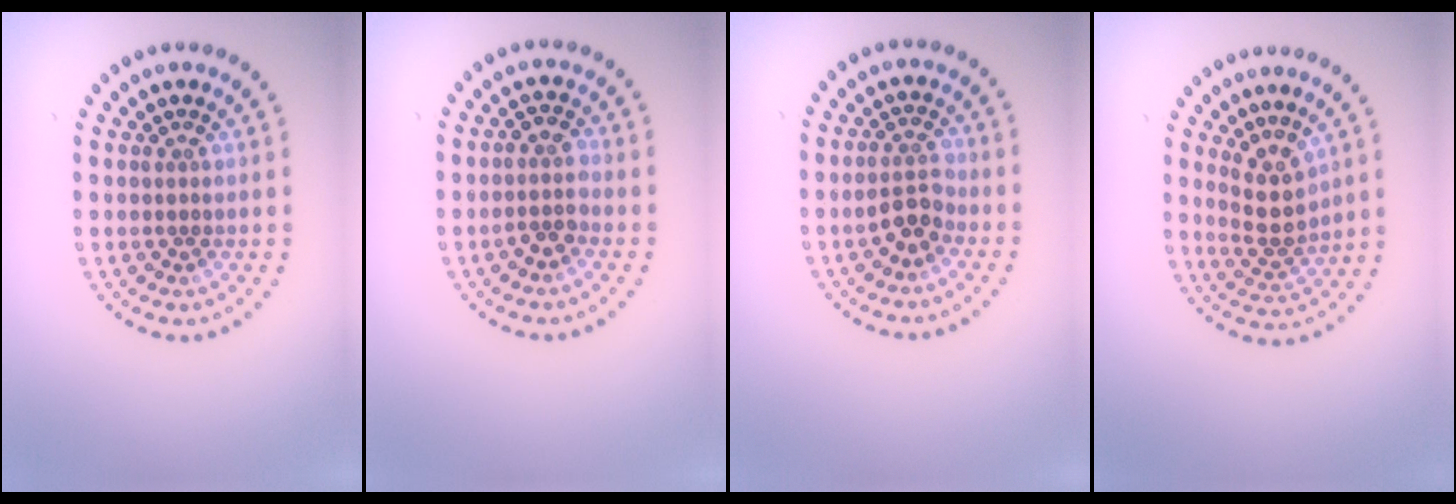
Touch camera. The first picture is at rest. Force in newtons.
{"total": 2.1, "press": 1.8, "slide": 1.1}
{"total": 2.4, "press": 2.3, "slide": 0.8}
{"total": 3.0, "press": 2.6, "slide": 1.6}